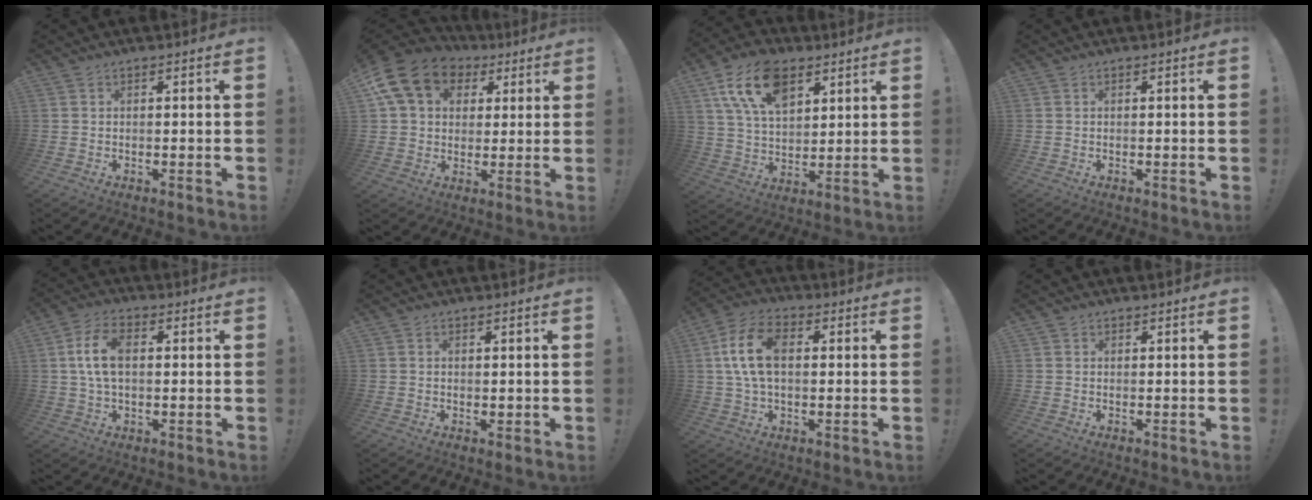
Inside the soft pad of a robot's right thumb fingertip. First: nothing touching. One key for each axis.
{"total": 15.7, "fx": 6.4, "fy": 11.9, "fz": 7.9, "tx": -0.120, "ty": -0.018, "tz": 0.126}
{"total": 16.7, "fx": 8.4, "fy": 9.7, "fz": 10.8, "tx": -0.190, "ty": -0.031, "tz": 0.154}
{"total": 0.0}
{"total": 9.6, "fx": 1.6, "fy": 5.7, "fz": 7.5, "tx": -0.144, "ty": 0.002, "tz": 0.030}
{"total": 1.0, "fx": 0.5, "fy": 0.8, "fz": 0.3, "tx": 0.000, "ty": 0.000, "tz": 0.007}
{"total": 13.0, "fx": 2.5, "fy": 7.7, "fz": 10.1, "tx": -0.188, "ty": 0.003, "tz": 0.044}
{"total": 0.8, "fx": 0.6, "fy": 0.5, "fz": -0.1, "tx": 0.009, "ty": -0.003, "tz": 0.011}